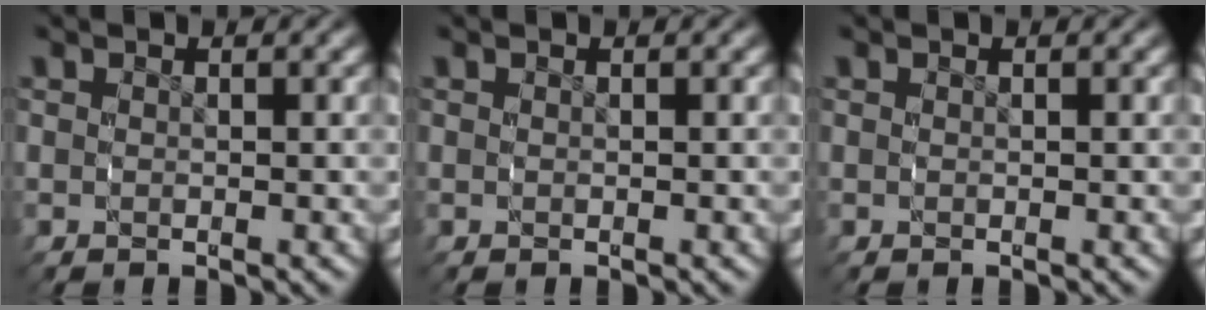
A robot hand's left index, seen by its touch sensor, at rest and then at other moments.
{"total": 0.0}
{"total": 0.0}